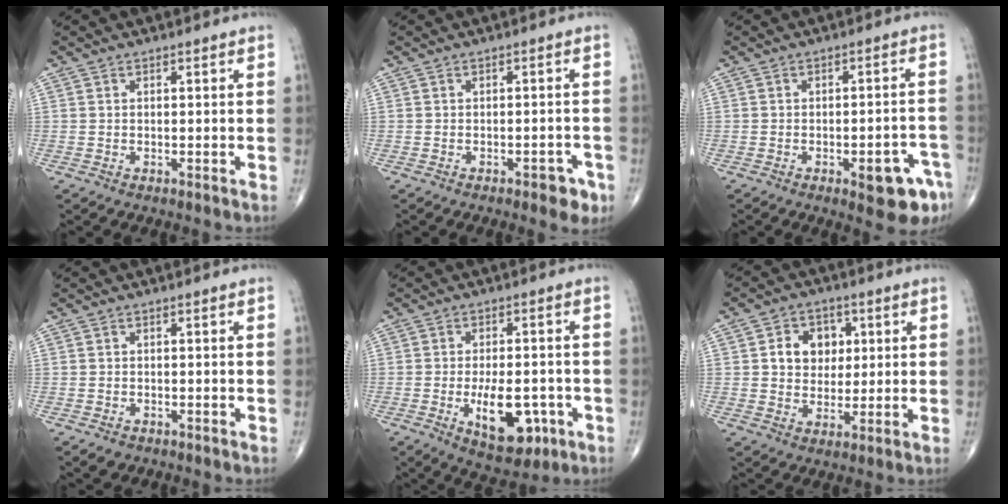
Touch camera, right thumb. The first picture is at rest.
{"total": 3.7, "force": [-2.1, 1.7, 2.6], "torque": [-0.020, 0.013, -0.022]}
{"total": 8.8, "force": [-4.3, 3.0, 7.1], "torque": [-0.069, 0.026, -0.045]}
{"total": 1.8, "force": [-1.1, 1.2, 0.6], "torque": [-0.008, 0.002, -0.013]}
{"total": 11.3, "force": [-3.6, 5.7, 9.1], "torque": [-0.116, 0.007, -0.042]}
{"total": 7.9, "force": [1.8, 6.4, 4.2], "torque": [-0.024, -0.001, 0.028]}